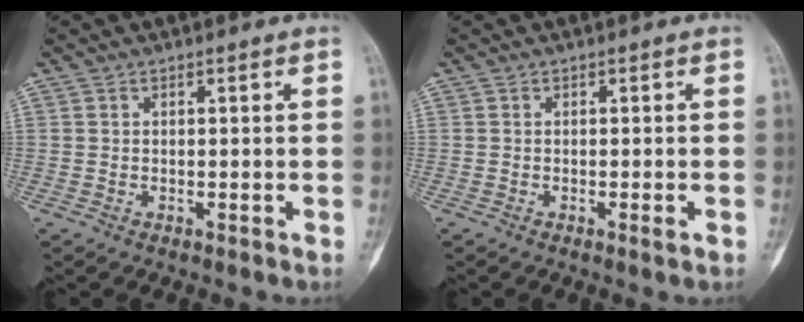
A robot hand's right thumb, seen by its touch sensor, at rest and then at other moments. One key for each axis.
{"total": 1.2, "fx": -0.5, "fy": 0.1, "fz": 1.1, "tx": -0.016, "ty": -0.003, "tz": -0.006}